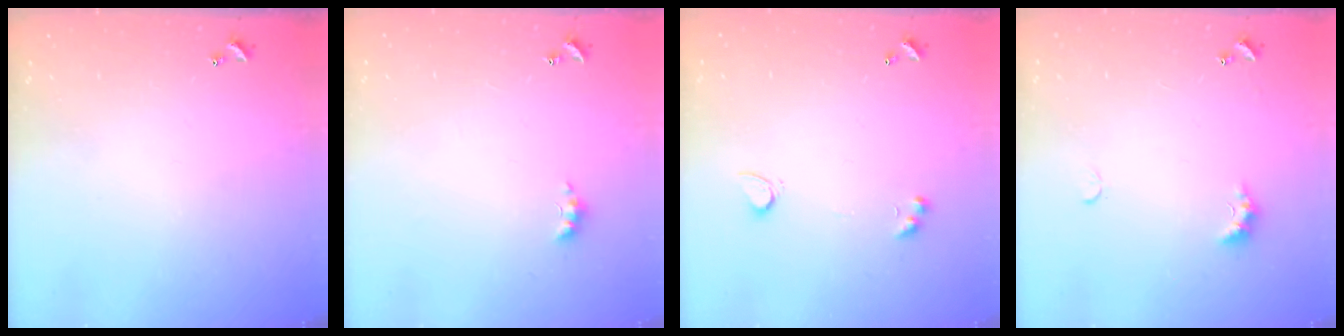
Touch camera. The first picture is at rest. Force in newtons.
{"total": 2.8, "press": 2.7, "slide": 0.7}
{"total": 3.0, "press": 2.5, "slide": 1.6}
{"total": 2.8, "press": 2.8, "slide": 0.7}